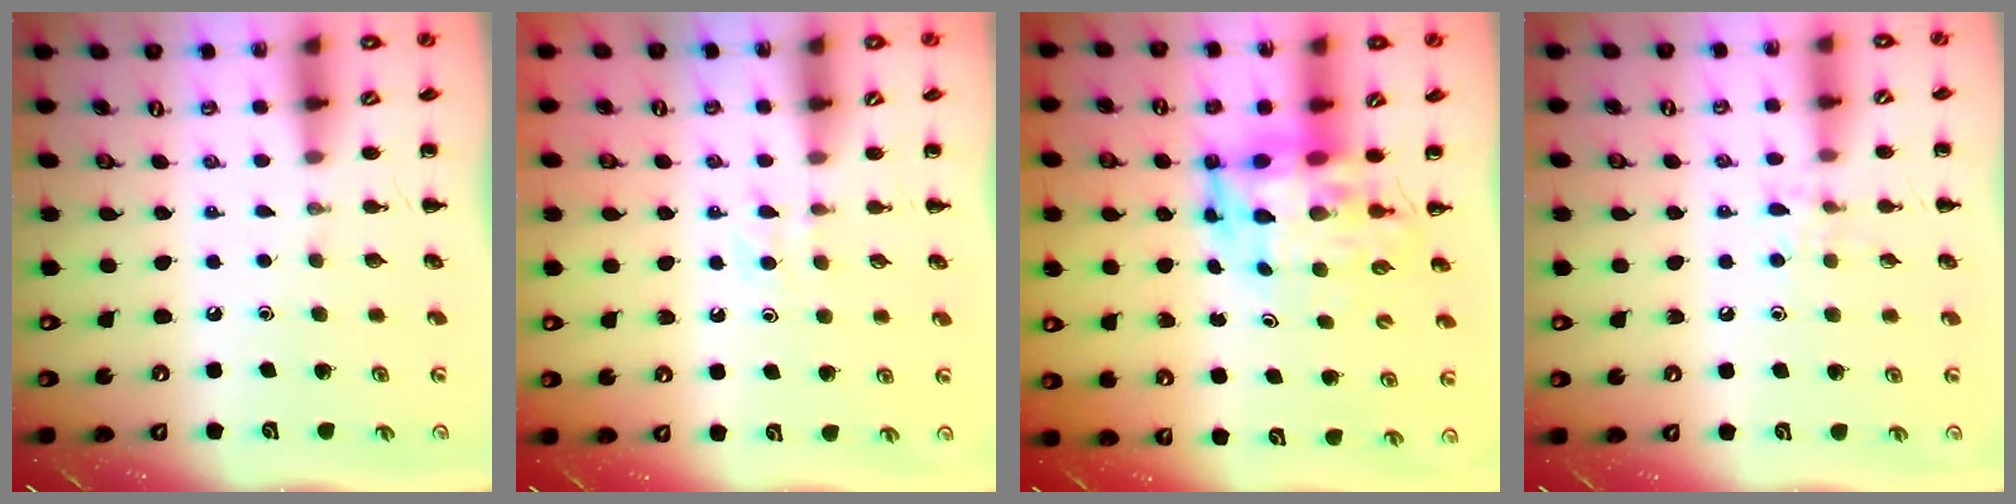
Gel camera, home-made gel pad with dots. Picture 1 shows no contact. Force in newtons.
{"total": 3.4, "press": 3.2, "slide": 1.2}
{"total": 7.1, "press": 6.8, "slide": 2.2}
{"total": 6.9, "press": 6.6, "slide": 1.8}